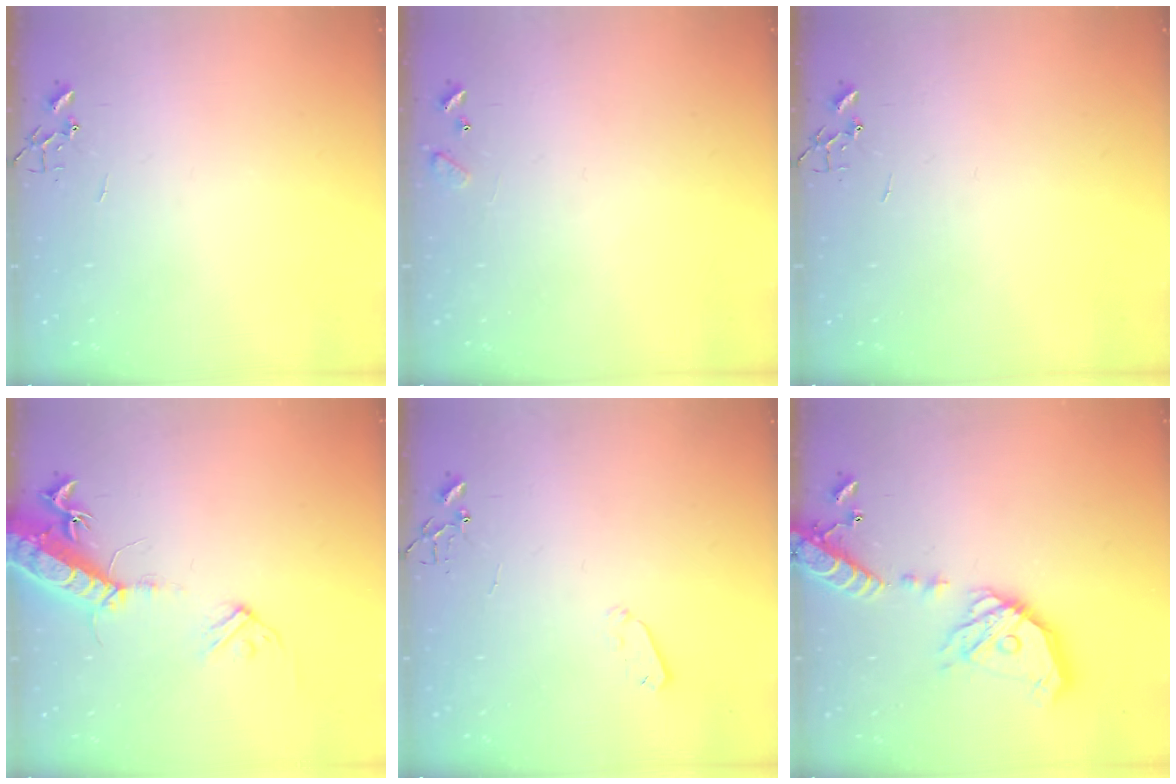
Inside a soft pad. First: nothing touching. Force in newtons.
{"total": 6.4, "press": 6.4, "slide": 0.5}
{"total": 0.0}
{"total": 17.3, "press": 16.8, "slide": 3.9}
{"total": 4.0, "press": 3.9, "slide": 0.8}
{"total": 21.8, "press": 21.5, "slide": 3.7}